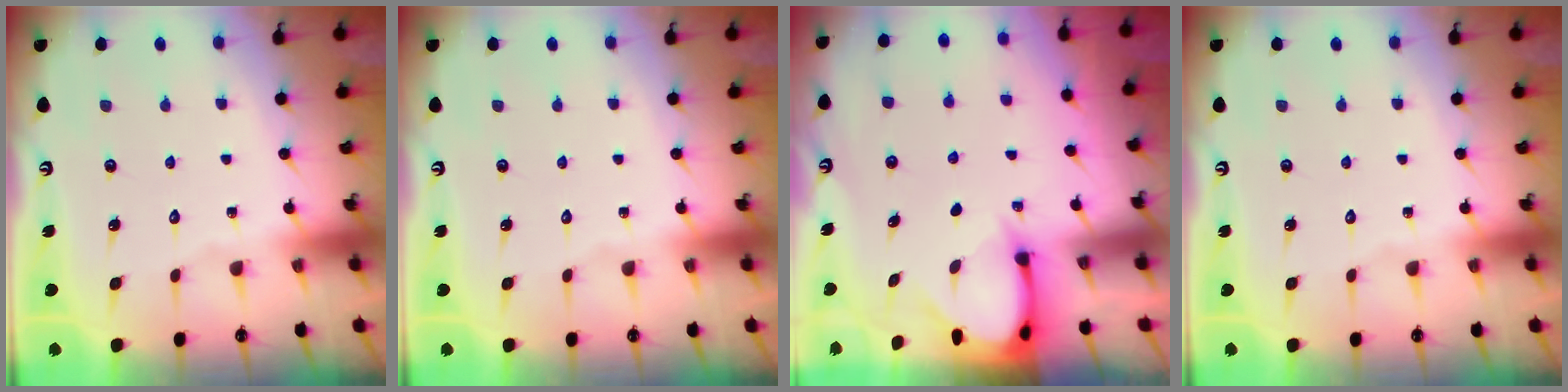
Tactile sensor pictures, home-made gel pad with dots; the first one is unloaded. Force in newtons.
{"total": 0.0}
{"total": 3.4, "press": 3.4, "slide": 0.4}
{"total": 0.0}